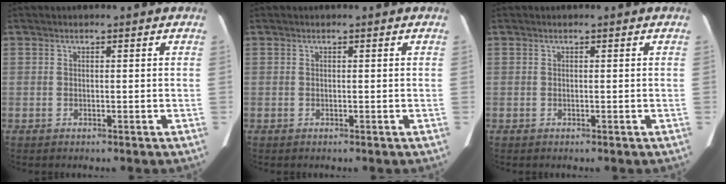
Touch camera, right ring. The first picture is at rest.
{"total": 0.0}
{"total": 0.0}